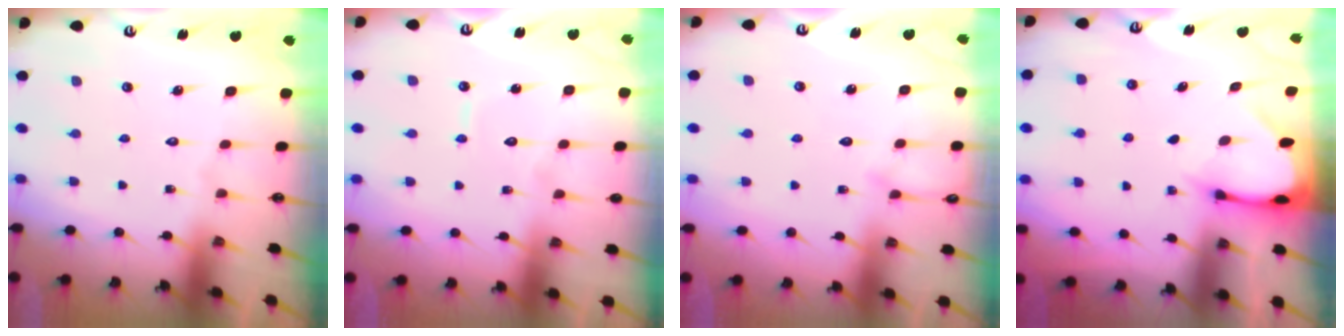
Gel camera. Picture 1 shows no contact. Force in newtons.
{"total": 4.6, "press": 4.5, "slide": 0.4}
{"total": 6.3, "press": 6.3, "slide": 0.5}
{"total": 2.5, "press": 2.5, "slide": 0.1}